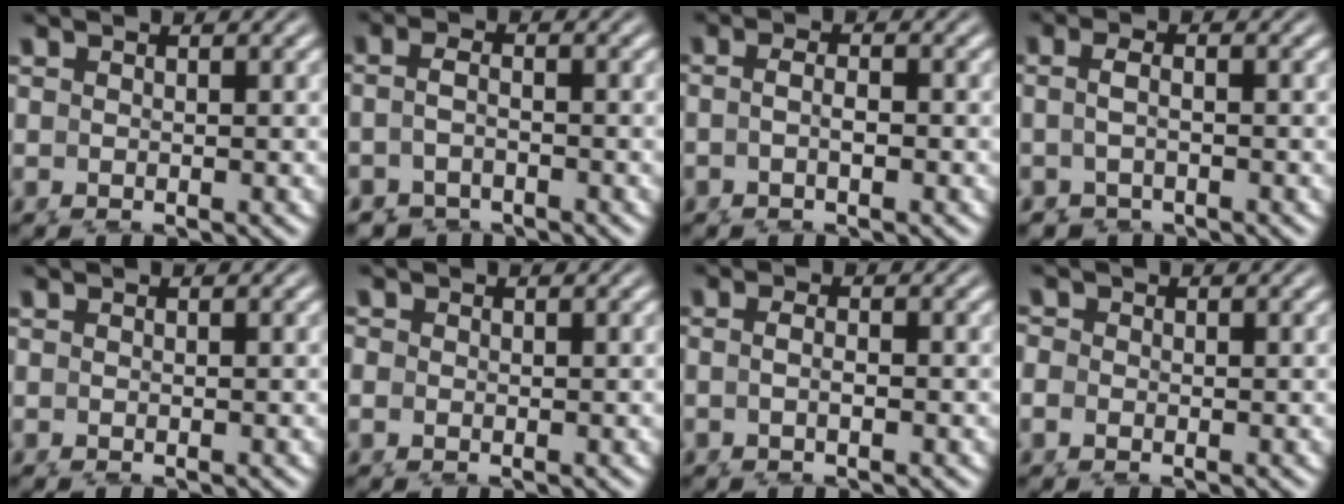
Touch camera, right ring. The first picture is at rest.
{"total": 2.7, "force": [-1.4, 2.2, 0.9], "torque": [-0.020, -0.006, -0.026]}
{"total": 2.8, "force": [-0.6, 1.4, 2.3], "torque": [-0.040, -0.008, -0.008]}
{"total": 2.0, "force": [-0.7, 1.4, 1.3], "torque": [-0.029, -0.002, -0.017]}
{"total": 0.0}
{"total": 1.2, "force": [0.2, 1.1, 0.2], "torque": [-0.002, 0.003, -0.002]}
{"total": 2.1, "force": [-0.4, 0.8, 1.9], "torque": [-0.034, -0.002, -0.007]}
{"total": 1.4, "force": [0.1, 1.4, 0.3], "torque": [-0.003, 0.001, -0.005]}